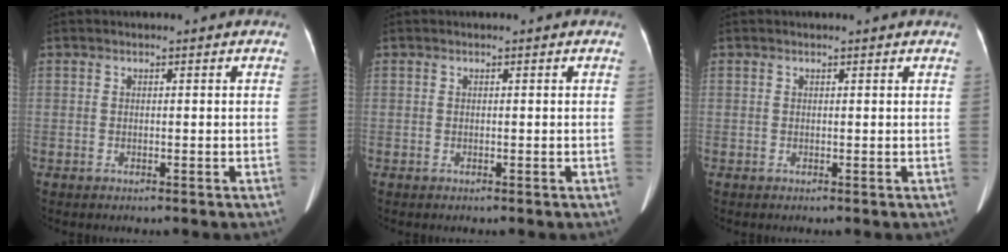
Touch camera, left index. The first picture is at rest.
{"total": 0.0}
{"total": 1.1, "force": [1.0, 0.0, 0.3], "torque": [-0.011, 0.005, 0.010]}